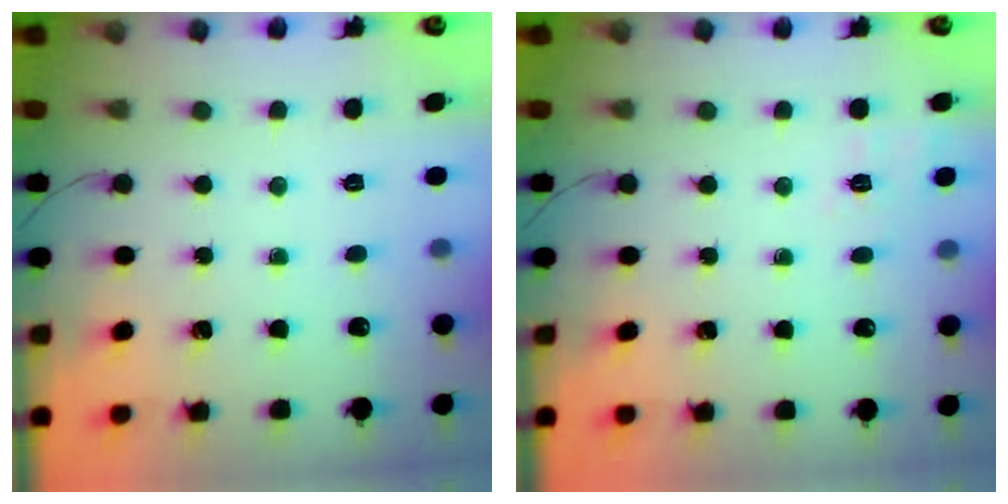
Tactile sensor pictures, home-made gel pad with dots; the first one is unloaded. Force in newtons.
{"total": 2.4, "press": 1.3, "slide": 2.1}